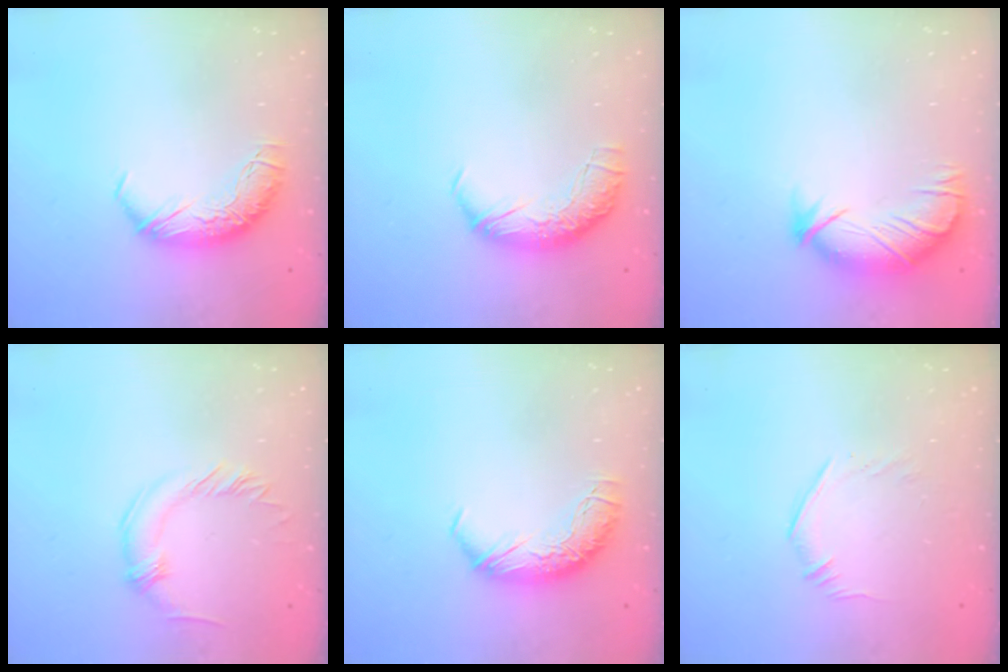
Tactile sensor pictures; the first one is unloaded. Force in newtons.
{"total": 2.4, "press": 1.0, "slide": 2.2}
{"total": 3.9, "press": 3.3, "slide": 2.0}
{"total": 0.8, "press": 0.8, "slide": 0.0}
{"total": 0.0}
{"total": 5.5, "press": 5.4, "slide": 1.4}